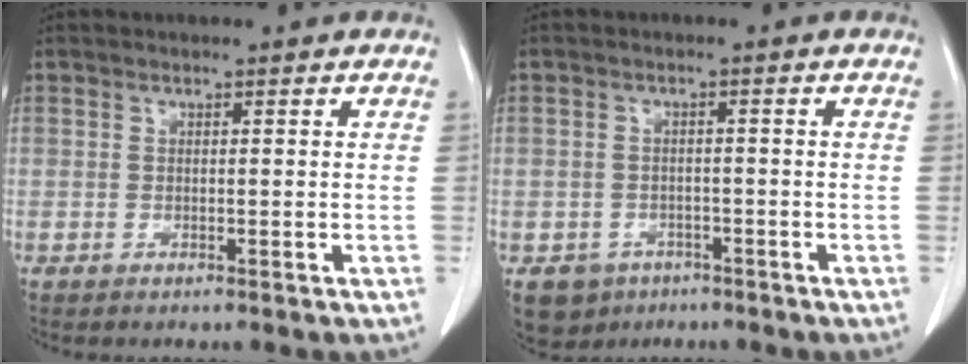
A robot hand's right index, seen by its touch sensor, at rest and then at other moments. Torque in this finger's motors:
{"motor_torque": [-0.27, -0.16, -0.74, -0.12]}